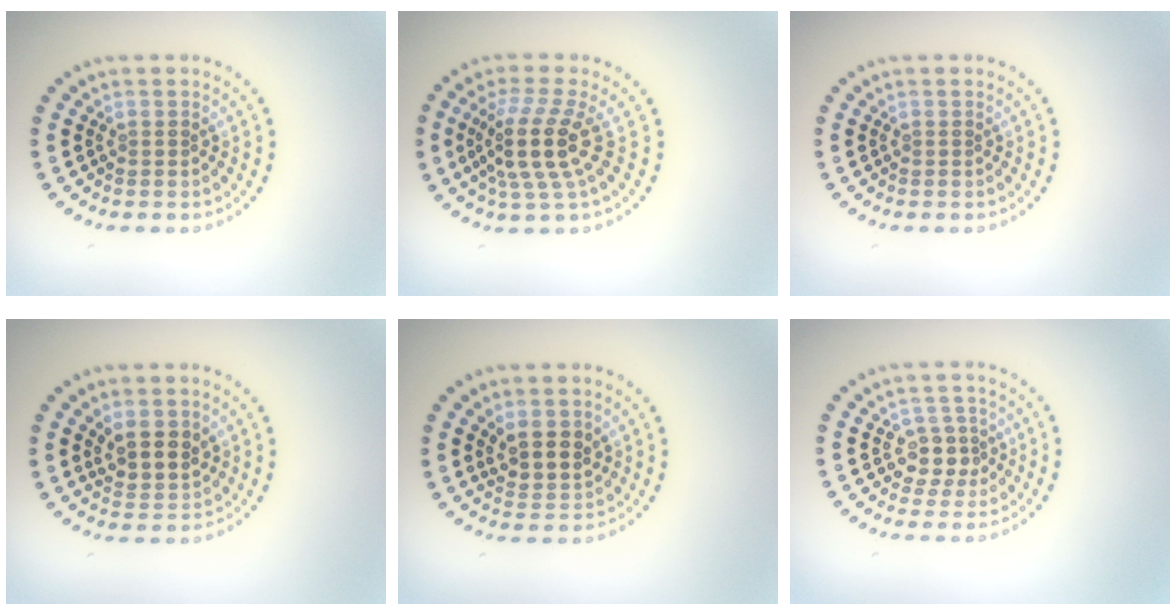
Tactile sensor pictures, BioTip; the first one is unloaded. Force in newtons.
{"total": 4.5, "press": 3.5, "slide": 2.9}
{"total": 0.0}
{"total": 3.0, "press": 2.7, "slide": 1.2}
{"total": 3.0, "press": 2.7, "slide": 1.2}
{"total": 2.4, "press": 2.1, "slide": 1.2}